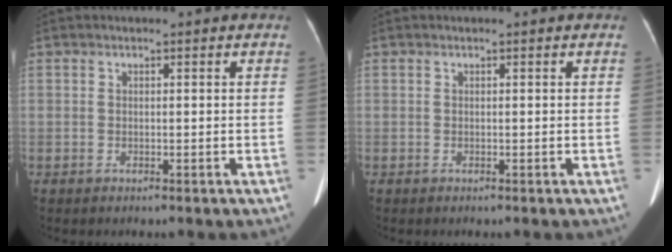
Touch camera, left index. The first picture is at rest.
{"total": 0.0}